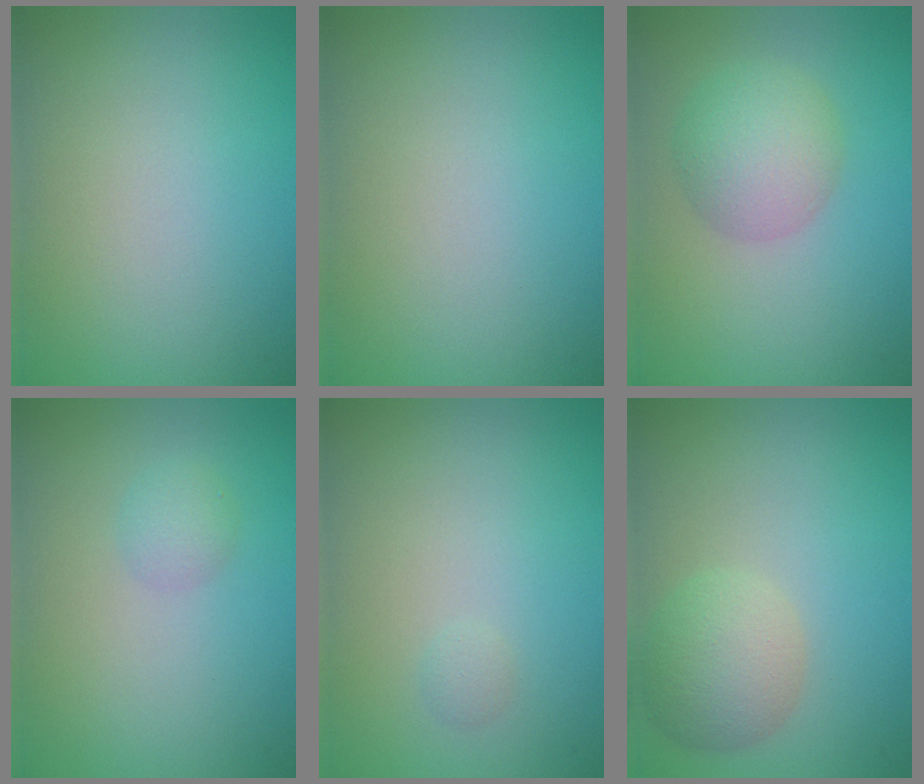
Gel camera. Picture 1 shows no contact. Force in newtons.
{"total": 0.0}
{"total": 4.3, "press": 4.3, "slide": 0.1}
{"total": 1.3, "press": 1.3, "slide": 0.1}
{"total": 0.6, "press": 0.6, "slide": 0.1}
{"total": 4.1, "press": 4.1, "slide": 0.2}